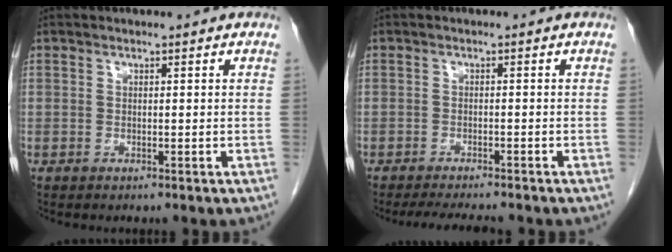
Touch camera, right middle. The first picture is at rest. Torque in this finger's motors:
{"motor_torque": [0.09, -0.06, 0.01, 0.01]}